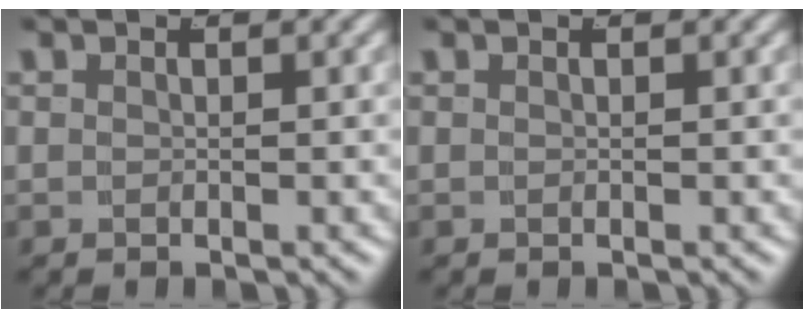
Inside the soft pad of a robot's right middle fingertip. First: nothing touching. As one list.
[{"total": 0.0}]